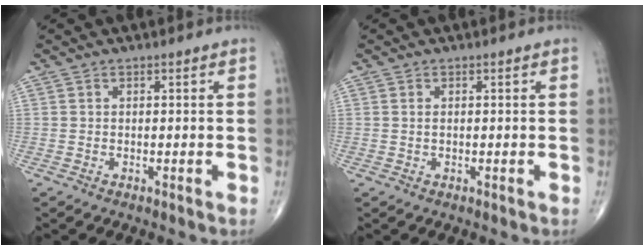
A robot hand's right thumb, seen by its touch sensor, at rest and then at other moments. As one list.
[{"total": 0.7, "force": [0.1, 0.4, 0.6], "torque": [-0.014, 0.000, 0.004]}]